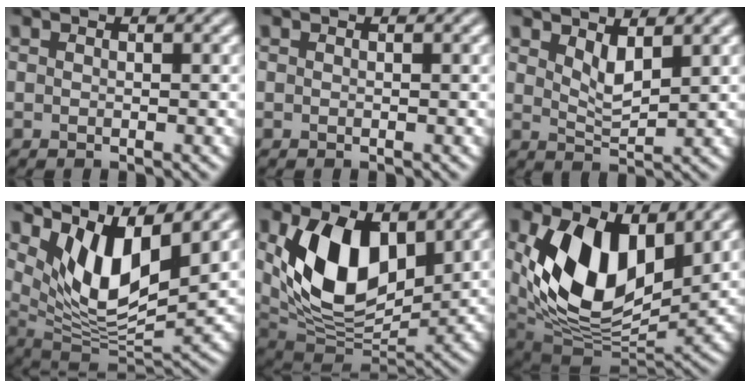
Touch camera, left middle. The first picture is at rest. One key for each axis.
{"total": 0.0}
{"total": 2.3, "fx": 1.2, "fy": 0.8, "fz": 1.9, "tx": -0.042, "ty": -0.012, "tz": 0.027}
{"total": 8.8, "fx": 4.0, "fy": 3.5, "fz": 7.0, "tx": -0.138, "ty": -0.017, "tz": 0.079}
{"total": 10.4, "fx": 2.6, "fy": 6.2, "fz": 7.9, "tx": -0.158, "ty": -0.016, "tz": 0.046}
{"total": 11.8, "fx": 2.9, "fy": 7.0, "fz": 9.0, "tx": -0.172, "ty": -0.023, "tz": 0.051}